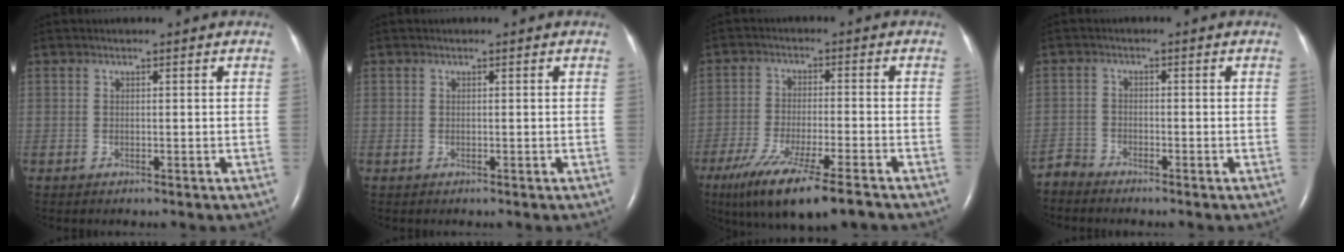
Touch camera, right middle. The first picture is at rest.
{"total": 0.0}
{"total": 13.5, "force": [-9.5, 1.3, 9.6], "torque": [-0.173, -0.040, -0.158]}
{"total": 2.5, "force": [-2.4, -0.1, -0.6], "torque": [0.017, -0.014, -0.048]}